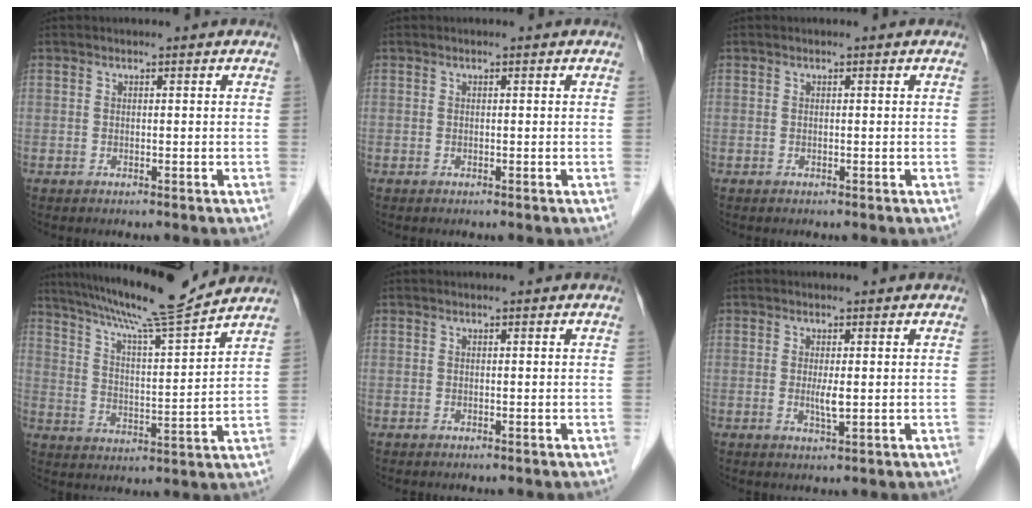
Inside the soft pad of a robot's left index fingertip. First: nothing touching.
{"total": 0.0}
{"total": 0.0}
{"total": 14.6, "force": [13.1, -1.3, 6.4], "torque": [-0.118, -0.002, 0.206]}
{"total": 0.0}
{"total": 2.2, "force": [0.1, 0.2, 2.2], "torque": [-0.044, -0.006, 0.004]}